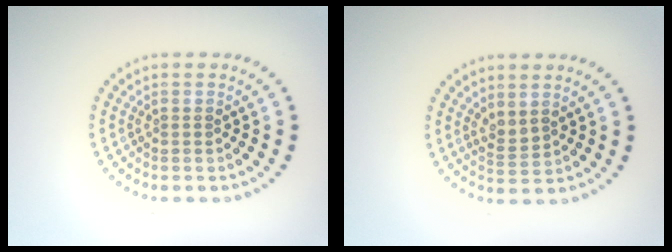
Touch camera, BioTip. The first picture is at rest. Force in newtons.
{"total": 1.4, "press": 1.1, "slide": 0.8}